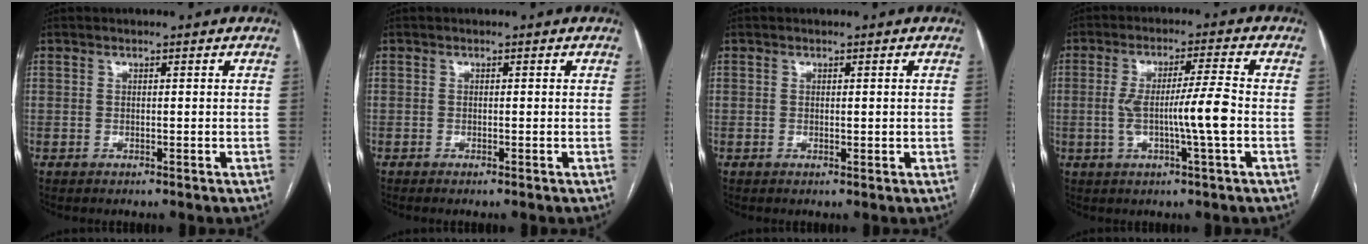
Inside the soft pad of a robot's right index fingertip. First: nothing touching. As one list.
[{"total": 0.5, "force": [-0.4, -0.1, 0.4], "torque": [-0.009, 0.000, -0.007]}, {"total": 0.8, "force": [0.0, 0.3, 0.7], "torque": [-0.013, -0.003, 0.002]}, {"total": 8.1, "force": [-1.3, -0.6, 8.0], "torque": [-0.145, 0.002, -0.021]}]